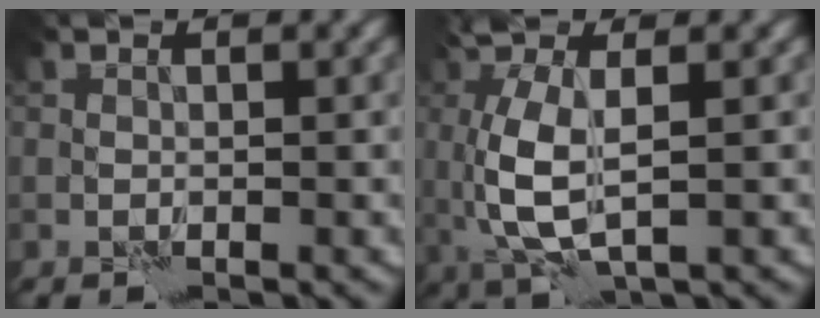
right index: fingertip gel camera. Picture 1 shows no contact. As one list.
[{"total": 5.9, "force": [0.7, 2.1, 5.5], "torque": [-0.127, -0.001, 0.016]}]